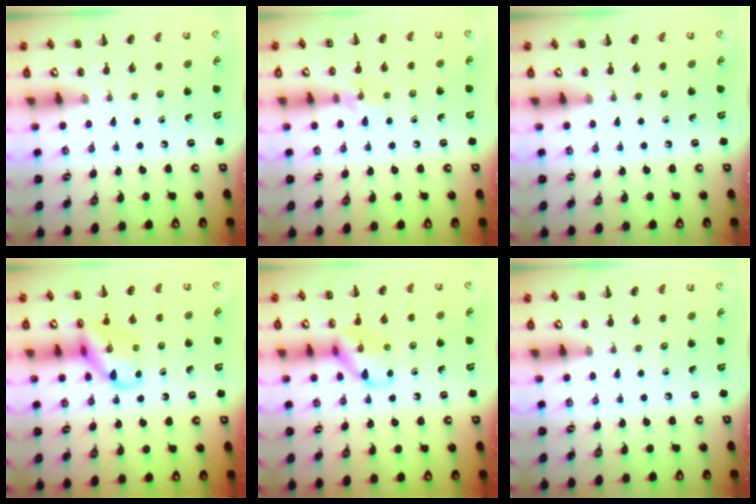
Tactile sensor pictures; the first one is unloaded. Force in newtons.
{"total": 6.7, "press": 6.5, "slide": 1.2}
{"total": 0.0}
{"total": 12.0, "press": 11.9, "slide": 1.8}
{"total": 11.0, "press": 11.0, "slide": 0.3}
{"total": 0.0}